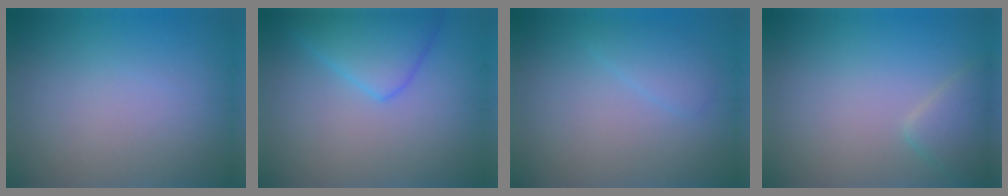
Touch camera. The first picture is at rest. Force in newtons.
{"total": 4.7, "press": 4.7, "slide": 0.2}
{"total": 1.6, "press": 1.6, "slide": 0.2}
{"total": 2.4, "press": 2.4, "slide": 0.2}